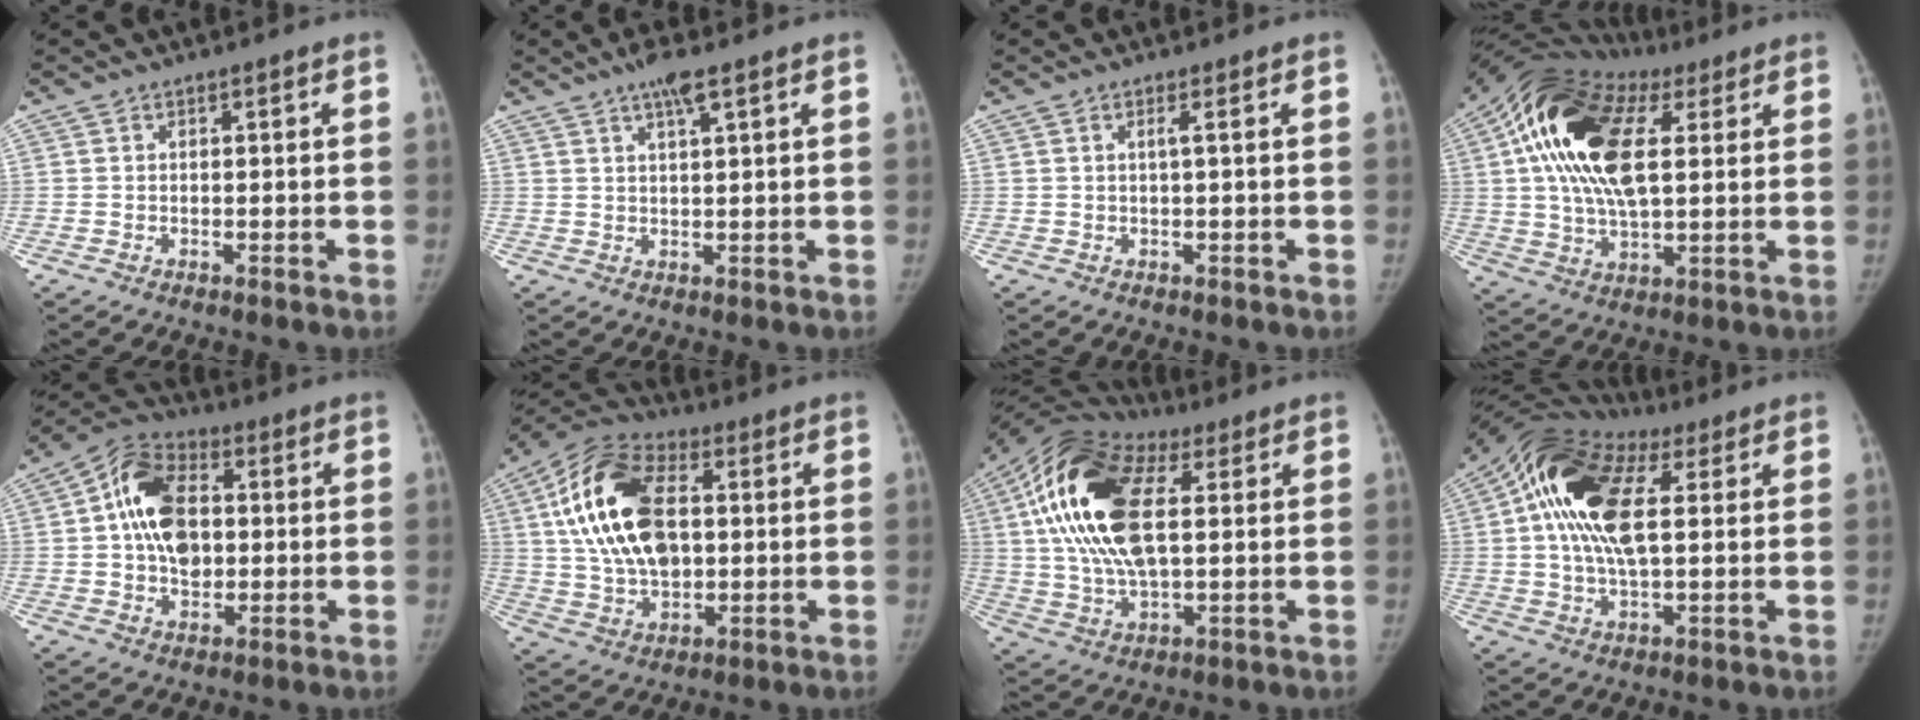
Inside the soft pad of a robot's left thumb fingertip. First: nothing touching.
{"total": 4.1, "force": [2.5, 0.5, 3.2], "torque": [-0.061, -0.004, 0.047]}
{"total": 0.7, "force": [0.1, -0.3, 0.6], "torque": [-0.016, 0.001, 0.002]}
{"total": 21.2, "force": [6.2, 10.9, 17.0], "torque": [-0.316, 0.012, 0.099]}
{"total": 14.1, "force": [1.3, 9.4, 10.4], "torque": [-0.155, 0.017, 0.012]}
{"total": 20.1, "force": [3.5, 12.1, 15.7], "torque": [-0.279, 0.009, 0.057]}
{"total": 21.6, "force": [5.2, 10.8, 18.0], "torque": [-0.354, 0.011, 0.081]}
{"total": 18.0, "force": [4.8, 9.1, 14.8], "torque": [-0.276, 0.021, 0.073]}